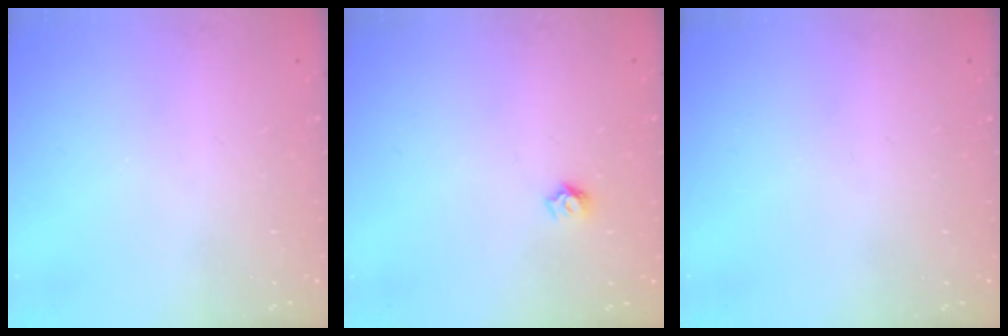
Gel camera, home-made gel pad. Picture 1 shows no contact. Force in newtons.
{"total": 5.5, "press": 5.5, "slide": 0.5}
{"total": 0.0}